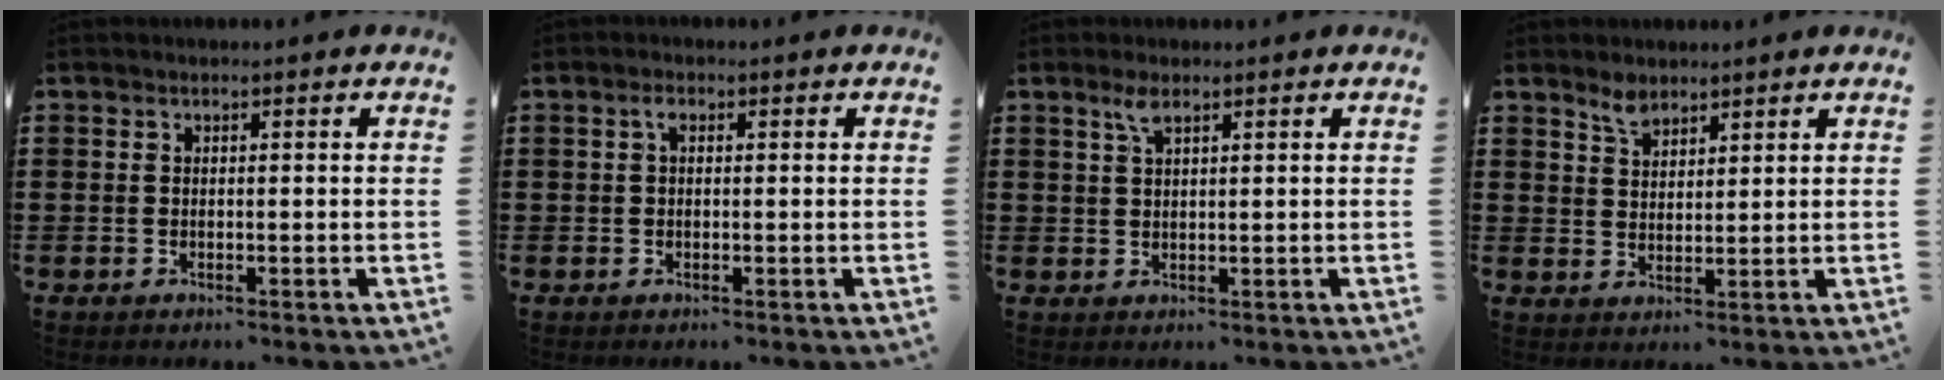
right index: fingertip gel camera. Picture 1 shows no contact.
{"total": 1.4, "force": [0.3, 0.7, 1.2], "torque": [-0.026, 0.006, 0.004]}
{"total": 2.5, "force": [1.5, 0.7, 1.9], "torque": [-0.043, 0.004, 0.026]}
{"total": 3.1, "force": [2.6, 1.4, 1.0], "torque": [-0.026, 0.002, 0.051]}